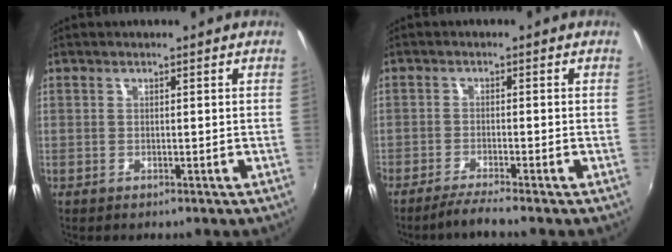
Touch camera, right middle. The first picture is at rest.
{"total": 3.7, "force": [-3.2, -0.7, 1.8], "torque": [-0.054, -0.009, -0.060]}